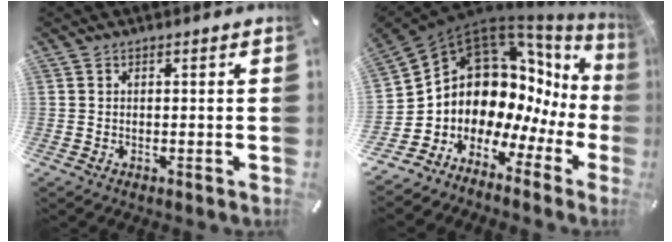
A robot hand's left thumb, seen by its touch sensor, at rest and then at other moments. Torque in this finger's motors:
{"motor_torque": [0.55, 3.77, 1.57, 1.21, 0.55]}